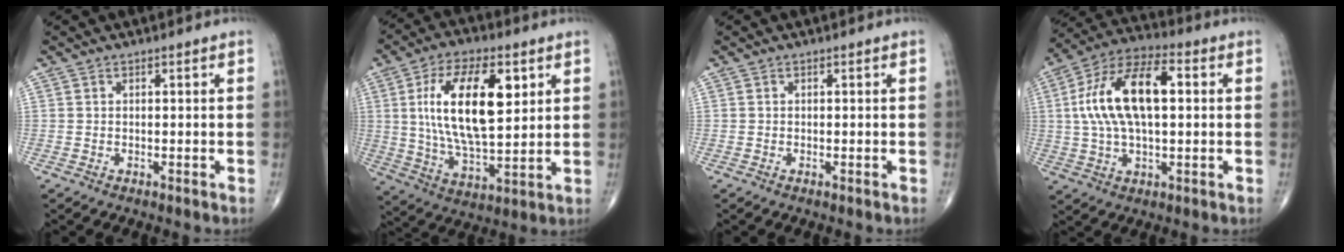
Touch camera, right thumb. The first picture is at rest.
{"total": 19.2, "force": [5.0, 8.5, 16.5], "torque": [-0.283, -0.014, 0.091]}
{"total": 0.0}
{"total": 16.9, "force": [2.3, 8.1, 14.7], "torque": [-0.280, 0.028, 0.038]}